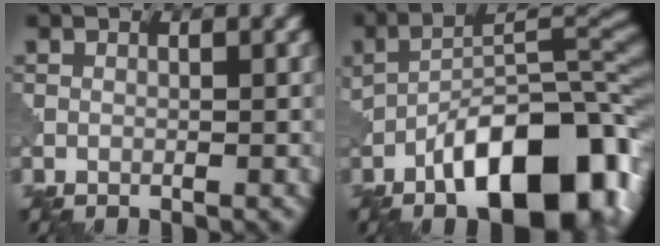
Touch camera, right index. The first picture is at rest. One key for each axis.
{"total": 13.5, "fx": -6.4, "fy": 5.9, "fz": 10.3, "tx": -0.148, "ty": -0.003, "tz": -0.097}